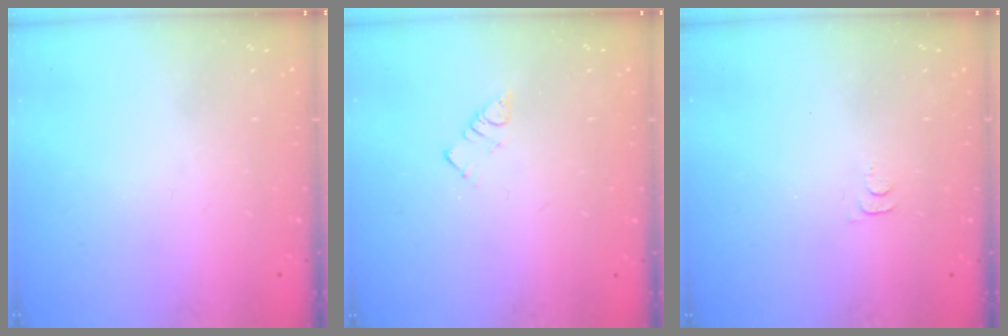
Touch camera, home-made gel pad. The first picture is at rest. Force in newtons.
{"total": 2.8, "press": 2.8, "slide": 0.2}
{"total": 5.1, "press": 5.1, "slide": 0.5}